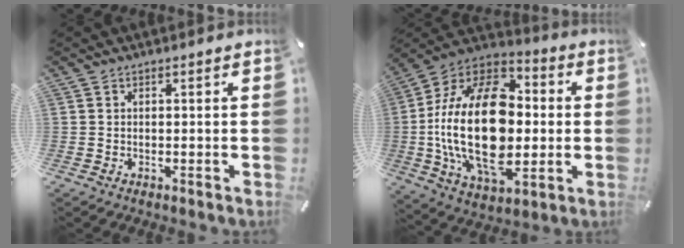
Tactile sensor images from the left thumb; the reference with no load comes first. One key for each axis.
{"total": 30.1, "fx": -1.4, "fy": 18.6, "fz": 23.5, "tx": -0.478, "ty": 0.002, "tz": -0.020}